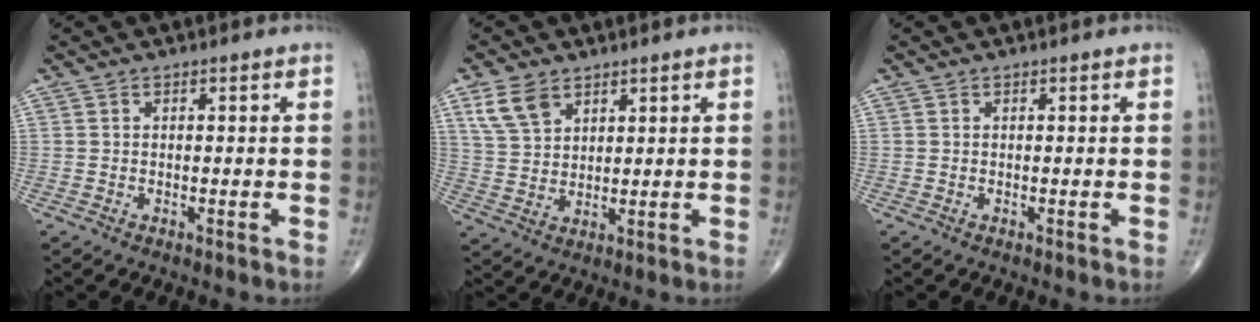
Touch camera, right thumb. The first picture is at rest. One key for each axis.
{"total": 6.8, "fx": 4.0, "fy": 4.2, "fz": 3.6, "tx": -0.061, "ty": -0.014, "tz": 0.087}
{"total": 0.0}